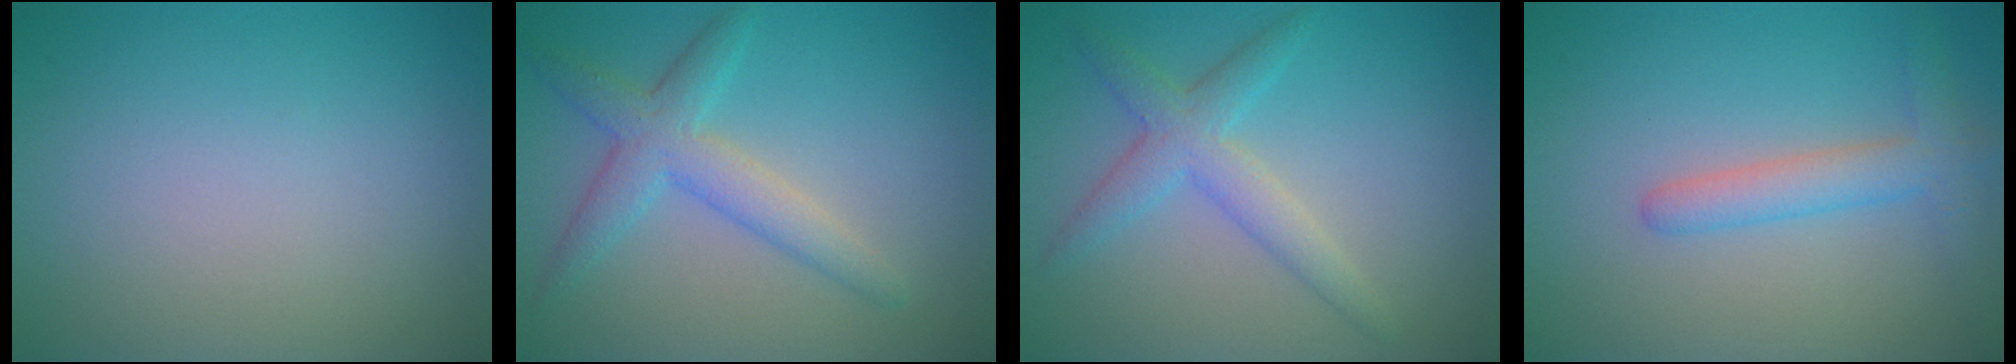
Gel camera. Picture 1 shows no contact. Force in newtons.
{"total": 3.8, "press": 3.8, "slide": 0.1}
{"total": 3.3, "press": 3.3, "slide": 0.3}
{"total": 3.0, "press": 3.0, "slide": 0.2}